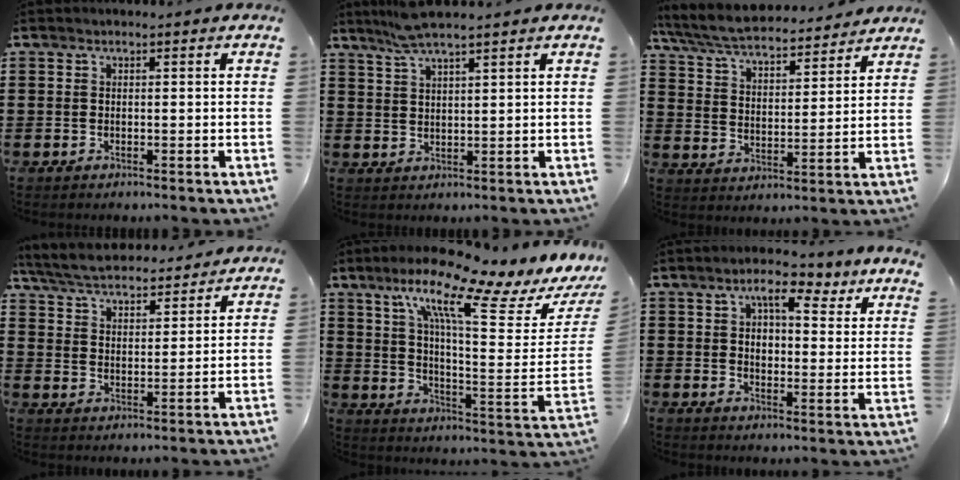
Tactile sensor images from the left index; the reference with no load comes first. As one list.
[{"total": 4.9, "force": [4.0, 0.1, 2.7], "torque": [-0.064, -0.005, 0.074]}, {"total": 6.8, "force": [6.3, 0.8, 2.4], "torque": [-0.074, -0.038, 0.109]}, {"total": 5.7, "force": [5.5, 0.6, 1.3], "torque": [-0.052, -0.029, 0.096]}, {"total": 13.4, "force": [8.9, 1.6, 9.9], "torque": [-0.197, -0.059, 0.137]}, {"total": 6.6, "force": [5.0, 2.0, 3.7], "torque": [-0.069, -0.021, 0.079]}]